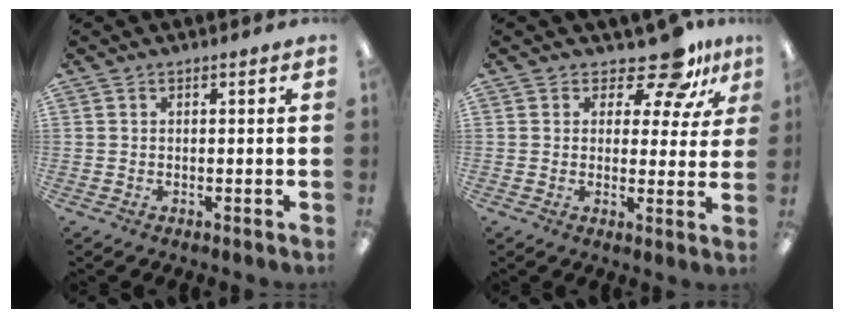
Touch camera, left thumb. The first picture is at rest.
{"total": 10.9, "force": [7.9, 4.8, 5.7], "torque": [-0.079, -0.048, 0.141]}